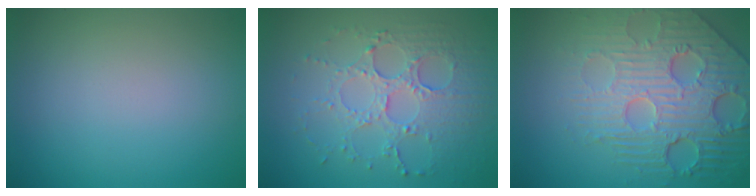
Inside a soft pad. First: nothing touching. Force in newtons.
{"total": 4.2, "press": 3.6, "slide": 2.1}
{"total": 8.1, "press": 5.8, "slide": 5.7}